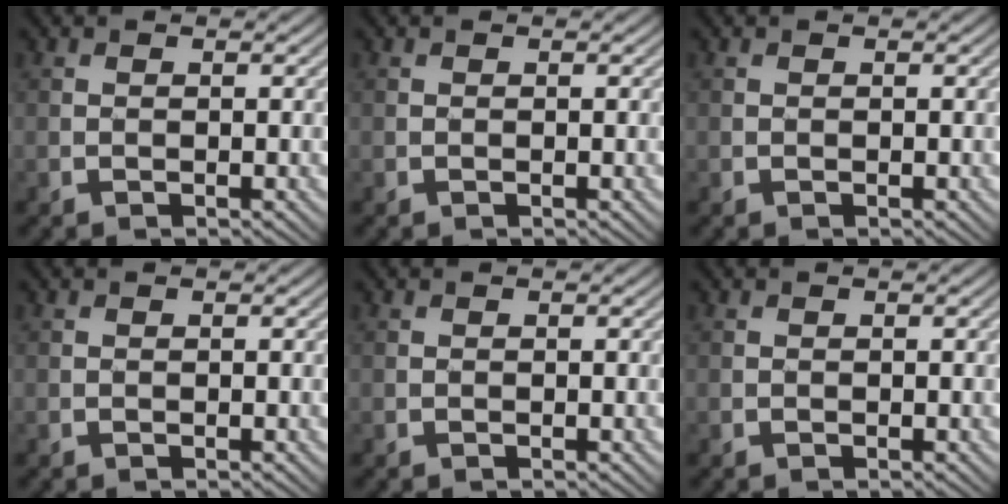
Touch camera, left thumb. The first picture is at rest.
{"total": 0.0}
{"total": 0.0}
{"total": 0.0}
{"total": 0.0}
{"total": 0.0}